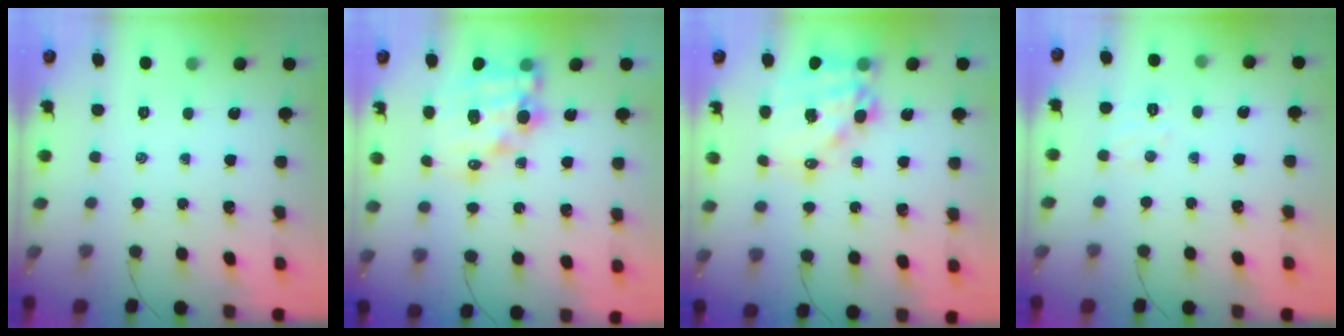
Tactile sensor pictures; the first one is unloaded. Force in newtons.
{"total": 13.3, "press": 12.9, "slide": 3.2}
{"total": 15.4, "press": 14.9, "slide": 3.6}
{"total": 5.4, "press": 5.3, "slide": 1.2}